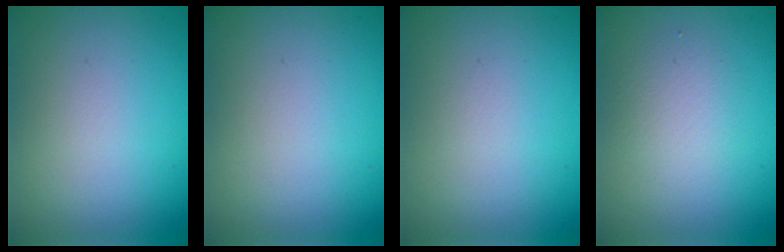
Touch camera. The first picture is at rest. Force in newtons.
{"total": 0.0}
{"total": 0.0}
{"total": 2.0, "press": 2.0, "slide": 0.1}